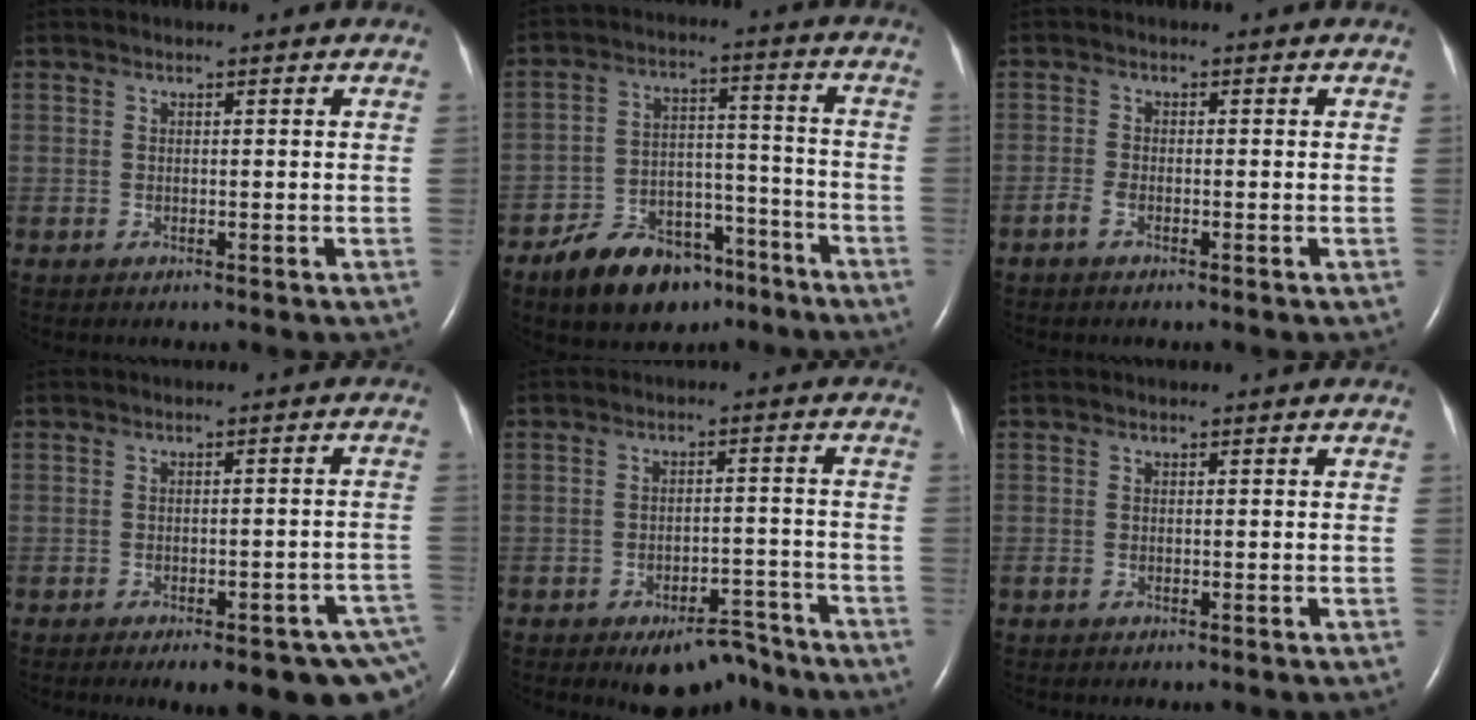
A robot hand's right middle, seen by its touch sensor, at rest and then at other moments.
{"total": 13.1, "force": [-9.5, 6.7, 6.1], "torque": [-0.096, 0.021, -0.152]}
{"total": 1.3, "force": [-0.9, 0.3, 0.8], "torque": [-0.023, -0.001, -0.020]}
{"total": 14.4, "force": [-9.9, 4.1, 9.7], "torque": [-0.076, 0.010, -0.111]}
{"total": 7.0, "force": [-5.7, 3.0, 2.8], "torque": [-0.026, 0.012, -0.081]}
{"total": 0.0}